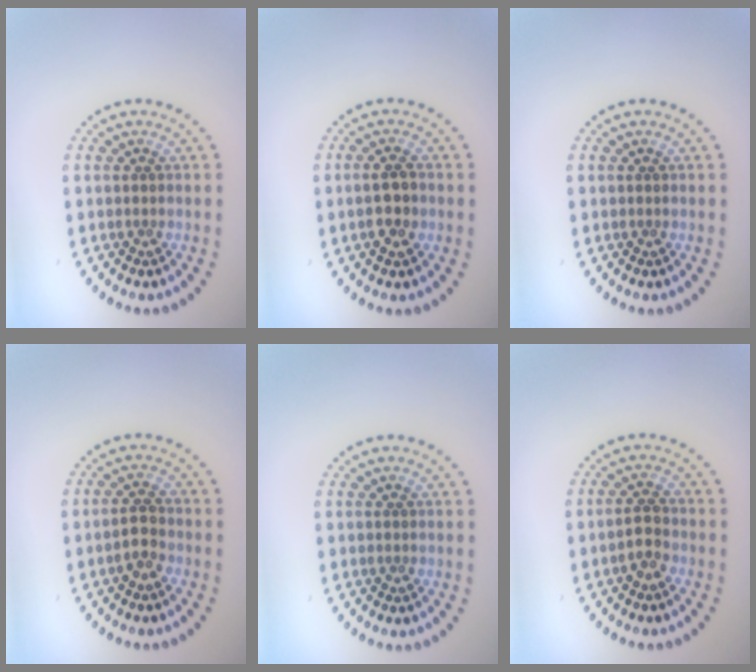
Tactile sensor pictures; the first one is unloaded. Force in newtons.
{"total": 2.5, "press": 2.4, "slide": 0.6}
{"total": 0.0}
{"total": 1.7, "press": 1.6, "slide": 0.5}
{"total": 0.0}
{"total": 1.7, "press": 1.6, "slide": 0.5}